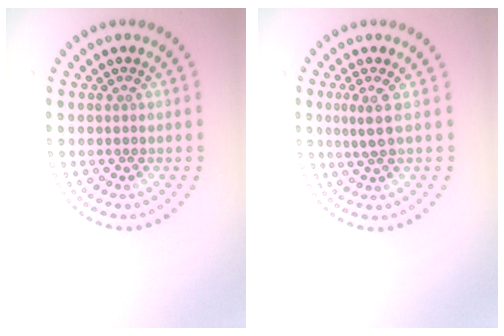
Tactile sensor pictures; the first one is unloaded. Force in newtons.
{"total": 1.8, "press": 1.3, "slide": 1.3}